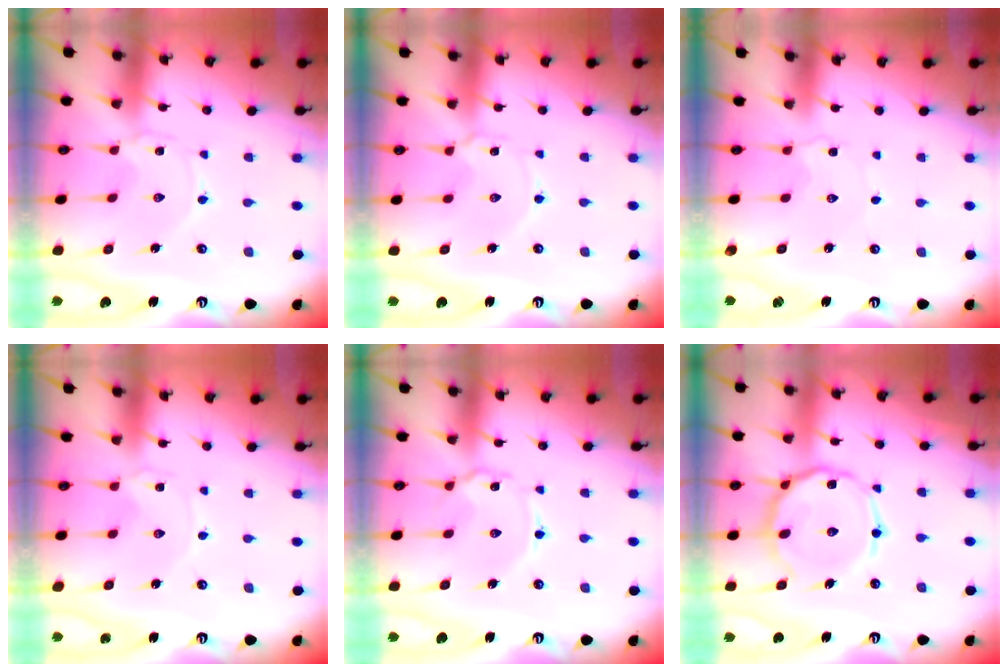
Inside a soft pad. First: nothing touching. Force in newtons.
{"total": 2.5, "press": 2.5, "slide": 0.3}
{"total": 2.2, "press": 2.2, "slide": 0.3}
{"total": 0.0}
{"total": 4.9, "press": 4.9, "slide": 0.1}
{"total": 14.4, "press": 14.3, "slide": 1.1}